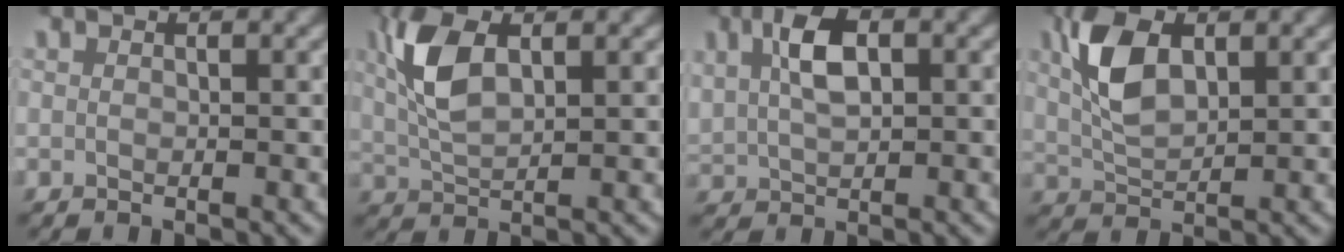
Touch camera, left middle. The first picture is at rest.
{"total": 5.6, "force": [1.7, 2.7, 4.6], "torque": [-0.114, 0.003, 0.031]}
{"total": 4.6, "force": [1.5, 2.7, 3.5], "torque": [-0.071, 0.008, 0.028]}
{"total": 5.6, "force": [1.7, 3.0, 4.4], "torque": [-0.106, -0.001, 0.031]}